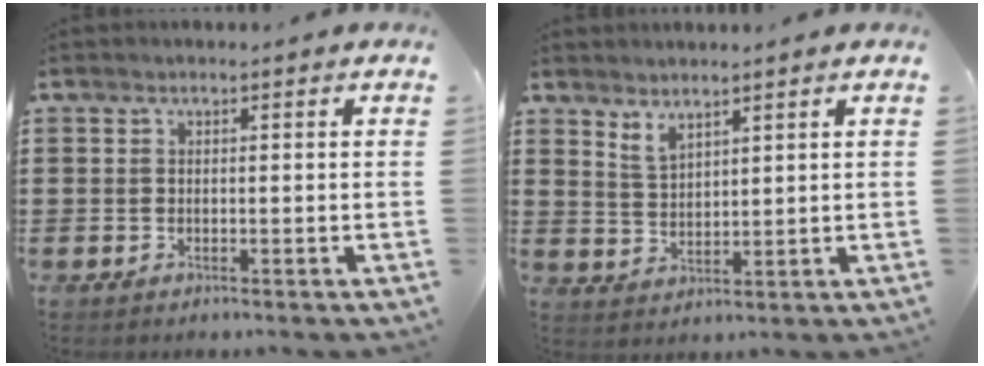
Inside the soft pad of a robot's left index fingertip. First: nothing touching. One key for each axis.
{"total": 2.9, "fx": 2.5, "fy": 1.0, "fz": 1.2, "tx": -0.029, "ty": 0.000, "tz": 0.047}